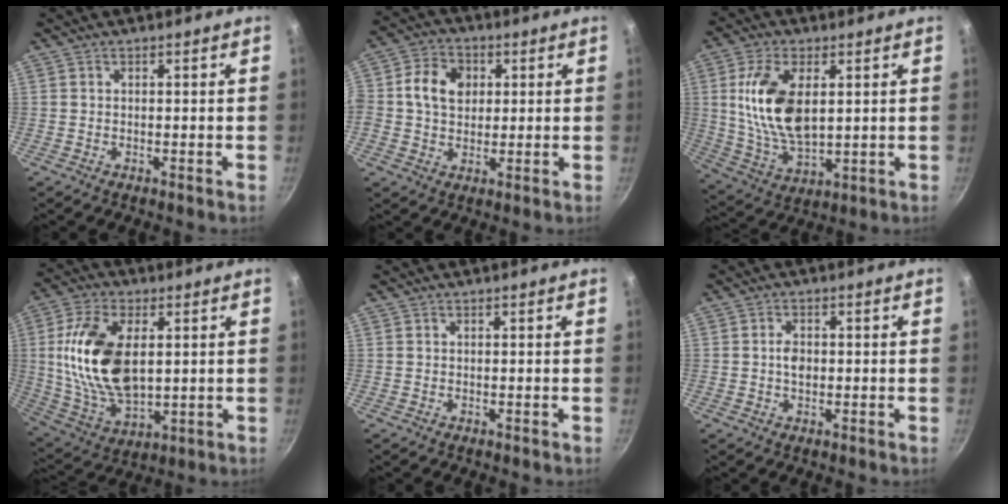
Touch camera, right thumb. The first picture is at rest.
{"total": 9.1, "force": [1.7, 7.2, 5.2], "torque": [-0.071, 0.005, 0.011]}
{"total": 14.8, "force": [3.0, 7.8, 12.1], "torque": [-0.225, -0.015, 0.066]}
{"total": 18.6, "force": [2.8, 10.7, 14.9], "torque": [-0.273, -0.008, 0.062]}
{"total": 0.0}
{"total": 2.8, "force": [0.0, 1.9, 2.1], "torque": [-0.026, 0.006, -0.002]}